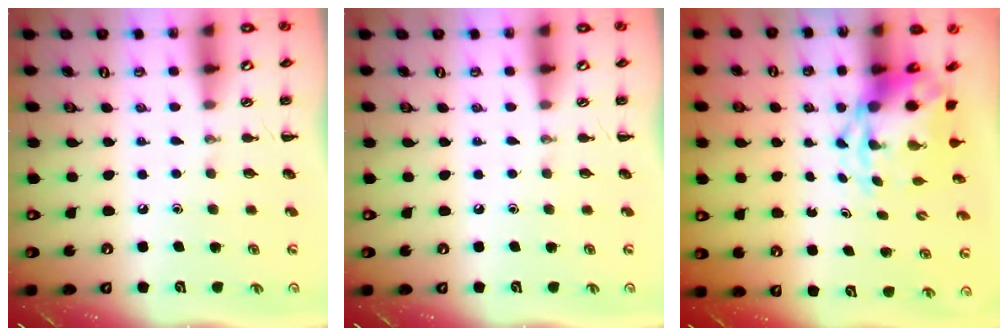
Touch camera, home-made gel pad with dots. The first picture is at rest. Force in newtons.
{"total": 0.0}
{"total": 4.6, "press": 4.5, "slide": 1.1}